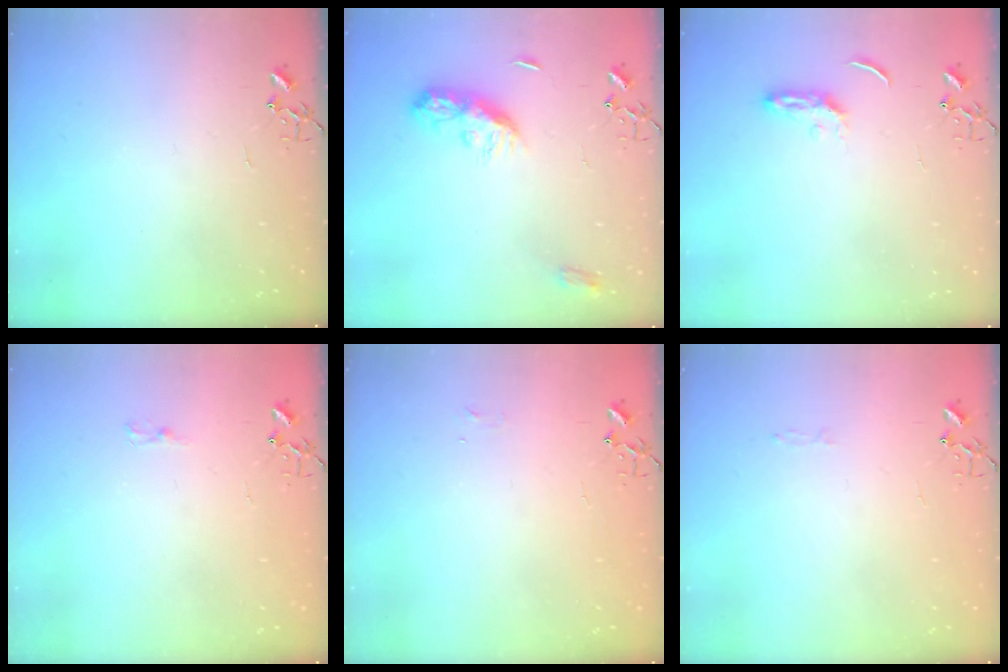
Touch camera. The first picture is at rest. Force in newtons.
{"total": 9.2, "press": 9.2, "slide": 0.1}
{"total": 3.9, "press": 3.9, "slide": 0.5}
{"total": 4.7, "press": 4.6, "slide": 0.5}
{"total": 4.0, "press": 4.0, "slide": 0.5}
{"total": 2.6, "press": 2.6, "slide": 0.3}